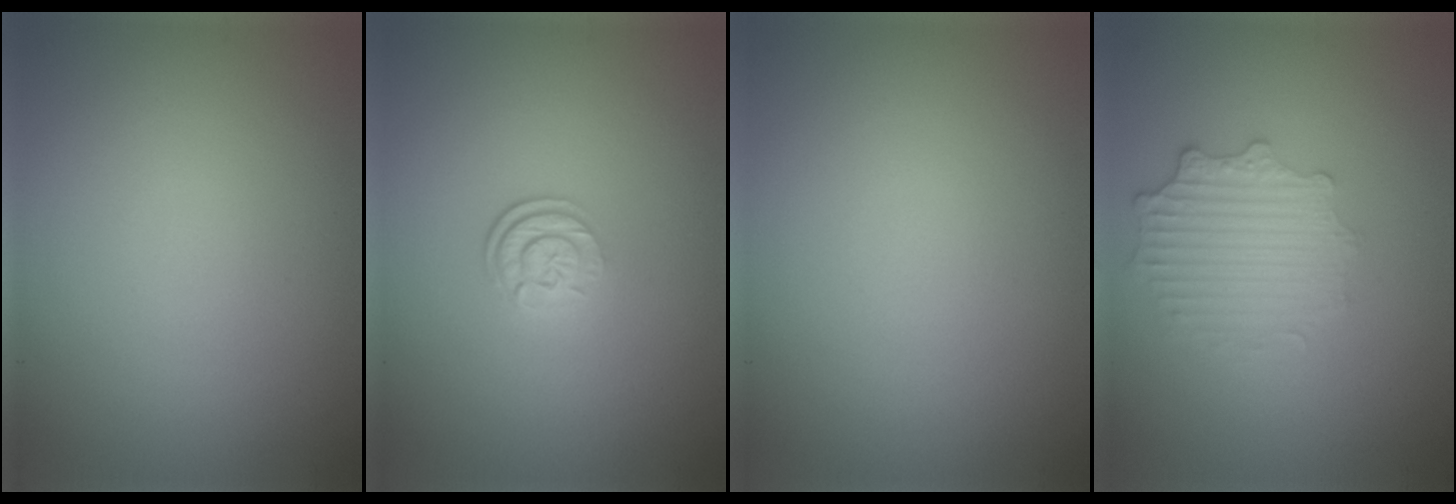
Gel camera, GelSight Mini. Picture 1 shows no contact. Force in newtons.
{"total": 2.6, "press": 1.9, "slide": 1.8}
{"total": 0.0}
{"total": 2.6, "press": 2.5, "slide": 0.9}